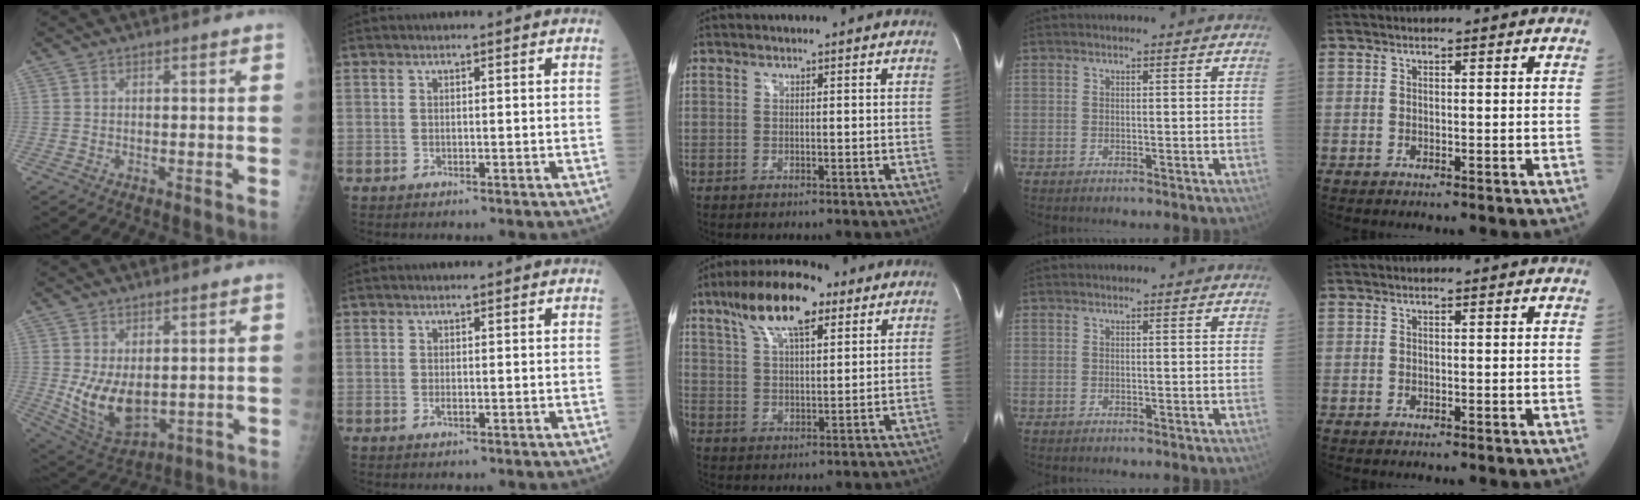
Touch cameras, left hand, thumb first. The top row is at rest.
{"thumb": {"total": 10.7, "force": [0.6, 6.1, 8.8], "torque": [-0.136, -0.024, 0.035]}, "index": {"total": 0.6, "force": [0.3, 0.1, 0.5], "torque": [-0.014, 0.002, 0.004]}, "middle": {"total": 12.4, "force": [7.3, 3.9, 9.3], "torque": [-0.171, 0.024, 0.129]}}